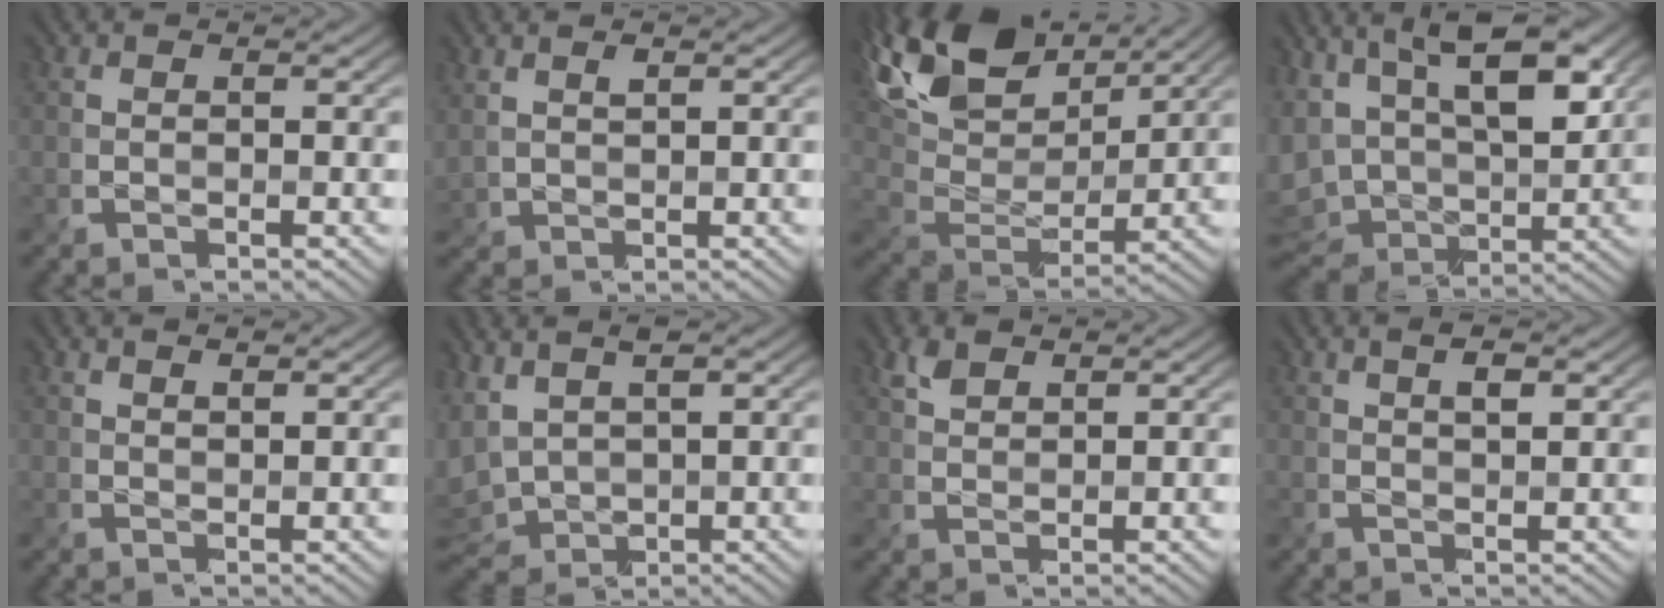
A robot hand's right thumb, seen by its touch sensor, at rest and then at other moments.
{"total": 2.2, "force": [1.3, 0.9, 1.5], "torque": [-0.039, 0.004, 0.031]}
{"total": 15.3, "force": [10.0, 7.1, 9.2], "torque": [-0.217, 0.035, 0.162]}
{"total": 14.4, "force": [5.5, 7.3, 11.2], "torque": [-0.226, 0.005, 0.086]}
{"total": 0.9, "force": [0.7, 0.1, 0.6], "torque": [-0.012, 0.002, 0.015]}
{"total": 6.3, "force": [1.6, 3.5, 4.9], "torque": [-0.144, 0.001, 0.033]}
{"total": 2.2, "force": [1.5, 1.0, 1.2], "torque": [-0.032, 0.004, 0.033]}
{"total": 2.2, "force": [0.8, 0.5, 2.0], "torque": [-0.033, -0.001, 0.014]}